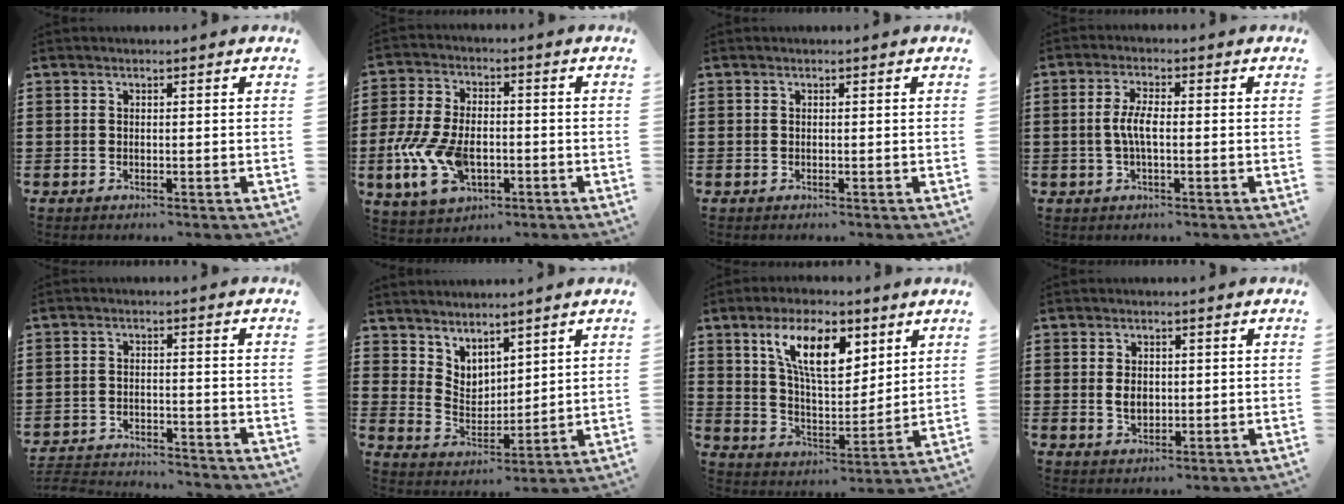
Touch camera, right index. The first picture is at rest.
{"total": 10.4, "force": [-2.9, 6.1, 8.0], "torque": [-0.196, -0.004, -0.054]}
{"total": 0.0}
{"total": 4.1, "force": [-0.6, 1.2, 3.9], "torque": [-0.092, -0.005, -0.020]}
{"total": 3.7, "force": [-3.7, 0.1, 0.2], "torque": [-0.017, -0.004, -0.081]}
{"total": 4.3, "force": [3.9, 1.8, -0.3], "torque": [-0.014, -0.018, 0.075]}
{"total": 11.2, "force": [5.9, 4.7, 8.3], "torque": [-0.165, 0.003, 0.103]}
{"total": 3.0, "force": [0.0, 2.0, 2.3], "torque": [-0.040, 0.002, -0.002]}